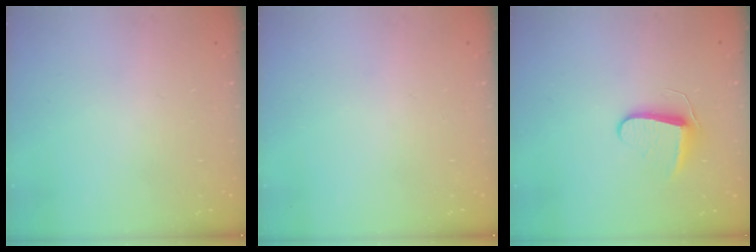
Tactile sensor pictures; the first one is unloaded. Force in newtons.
{"total": 0.0}
{"total": 8.5, "press": 8.5, "slide": 0.6}